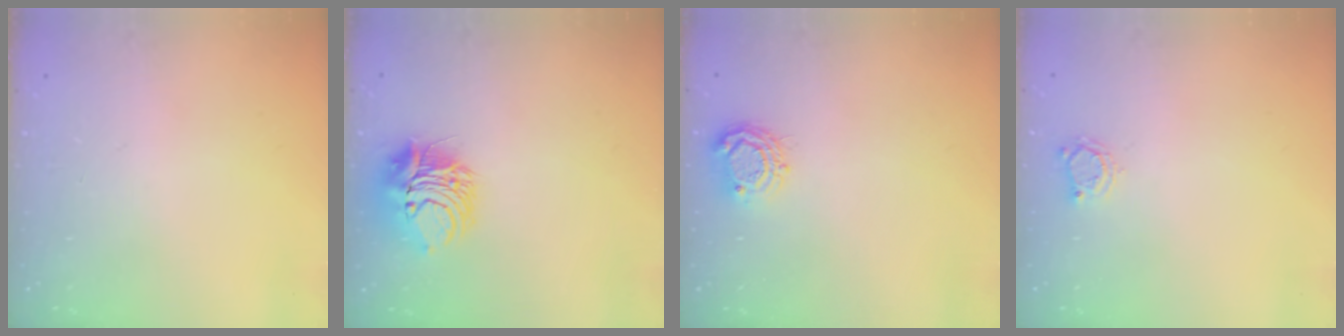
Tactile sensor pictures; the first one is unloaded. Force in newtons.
{"total": 9.1, "press": 9.1, "slide": 0.6}
{"total": 7.0, "press": 7.0, "slide": 0.5}
{"total": 2.9, "press": 2.9, "slide": 0.3}